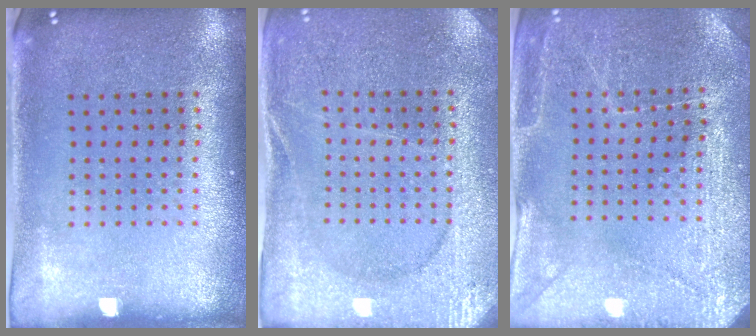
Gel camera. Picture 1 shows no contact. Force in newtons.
{"total": 2.9, "press": 2.9, "slide": 0.3}
{"total": 2.9, "press": 2.9, "slide": 0.2}